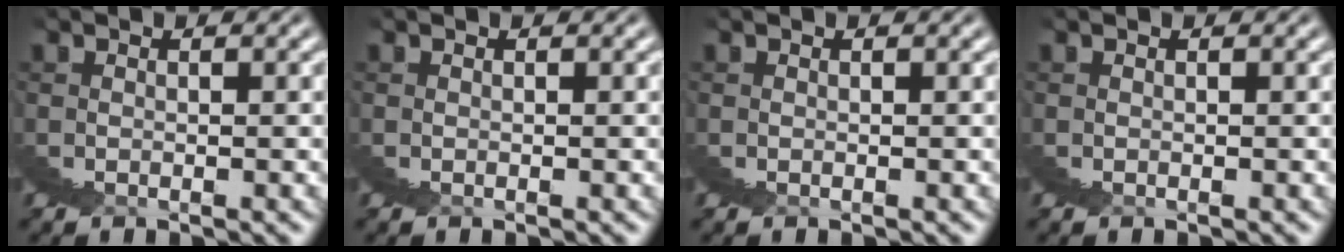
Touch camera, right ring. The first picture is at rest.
{"total": 0.0}
{"total": 0.0}
{"total": 0.0}